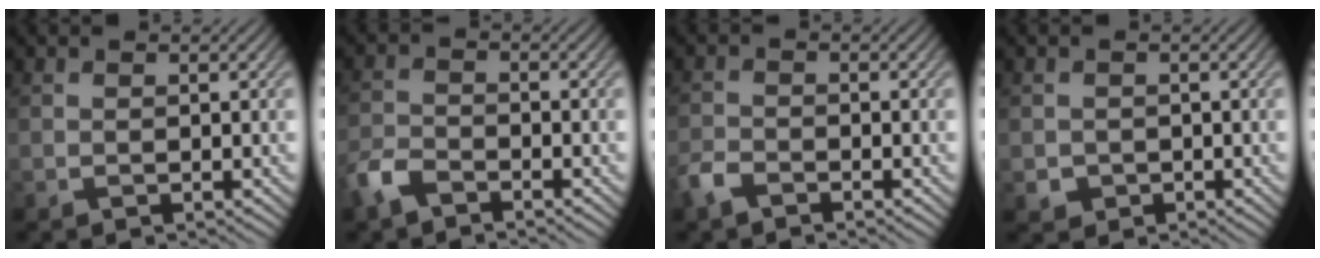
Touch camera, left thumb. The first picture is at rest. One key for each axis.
{"total": 4.0, "fx": -3.1, "fy": 1.5, "fz": 2.0, "tx": -0.047, "ty": -0.005, "tz": -0.076}
{"total": 2.8, "fx": -2.2, "fy": 1.0, "fz": 1.4, "tx": -0.033, "ty": -0.004, "tz": -0.053}
{"total": 1.8, "fx": -0.5, "fy": 1.7, "fz": 0.4, "tx": -0.007, "ty": -0.010, "tz": -0.012}